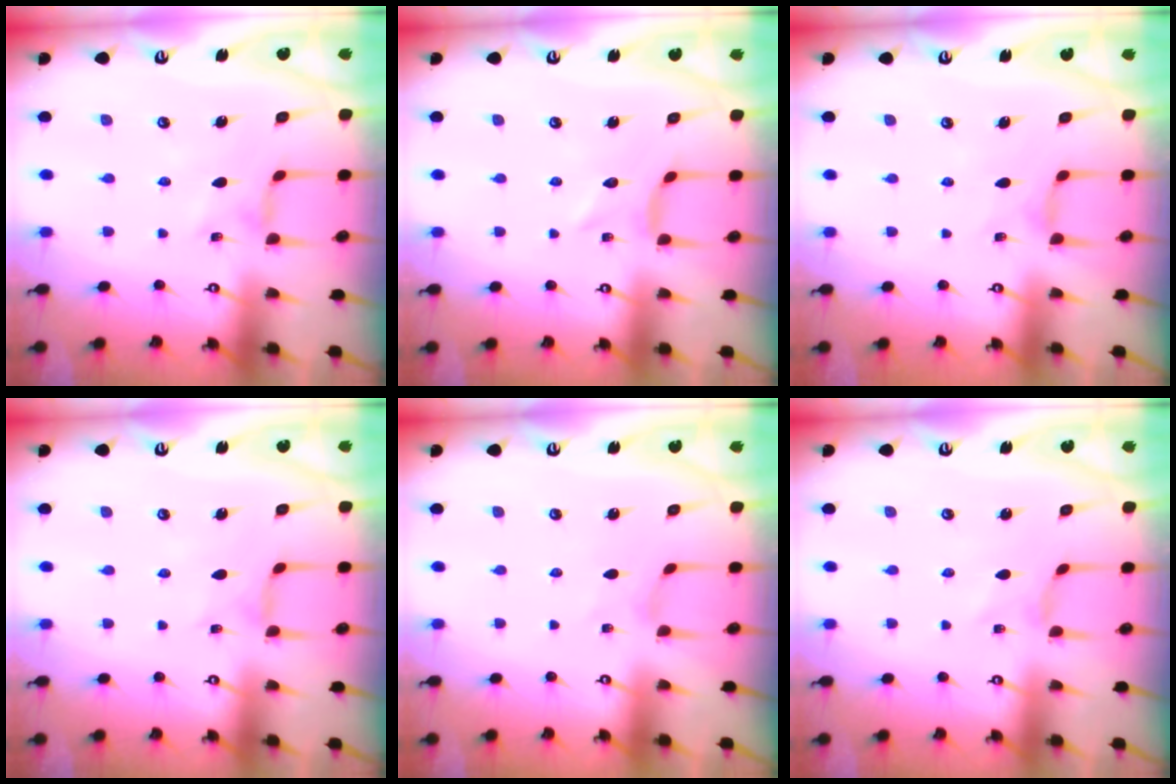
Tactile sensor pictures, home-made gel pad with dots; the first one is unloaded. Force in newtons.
{"total": 0.0}
{"total": 1.4, "press": 1.4, "slide": 0.2}
{"total": 1.4, "press": 1.4, "slide": 0.3}
{"total": 0.0}
{"total": 0.0}